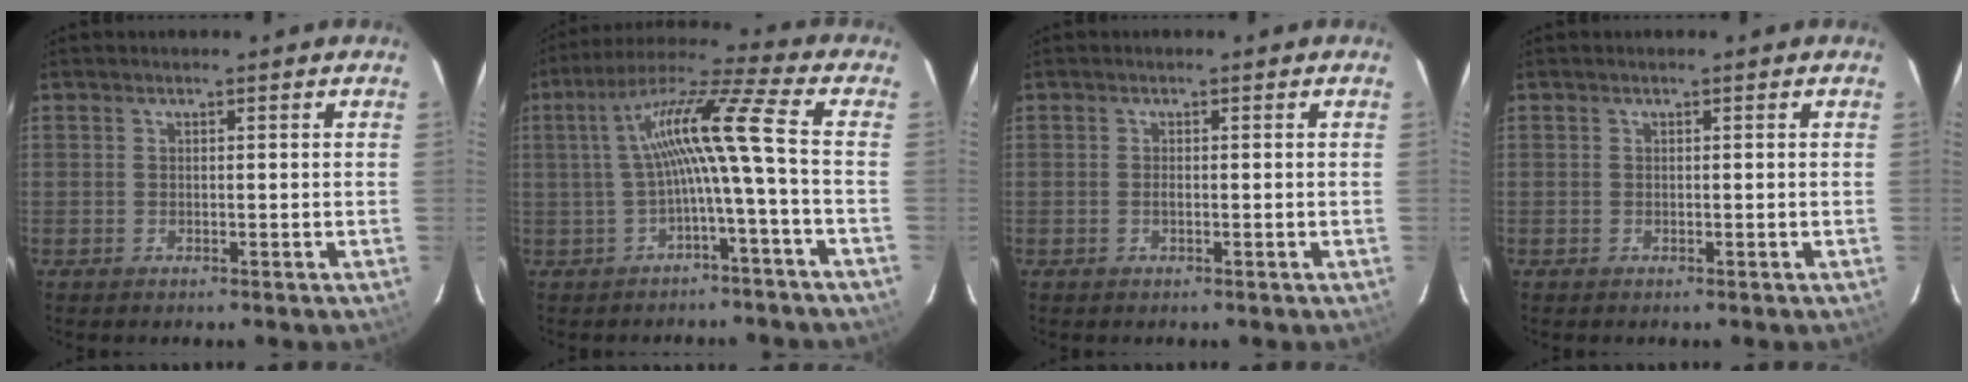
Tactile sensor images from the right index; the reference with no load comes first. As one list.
[{"total": 10.8, "force": [-1.4, -1.1, 10.6], "torque": [-0.205, 0.017, -0.020]}, {"total": 0.5, "force": [-0.2, 0.2, 0.5], "torque": [-0.009, -0.002, -0.004]}, {"total": 0.0}]